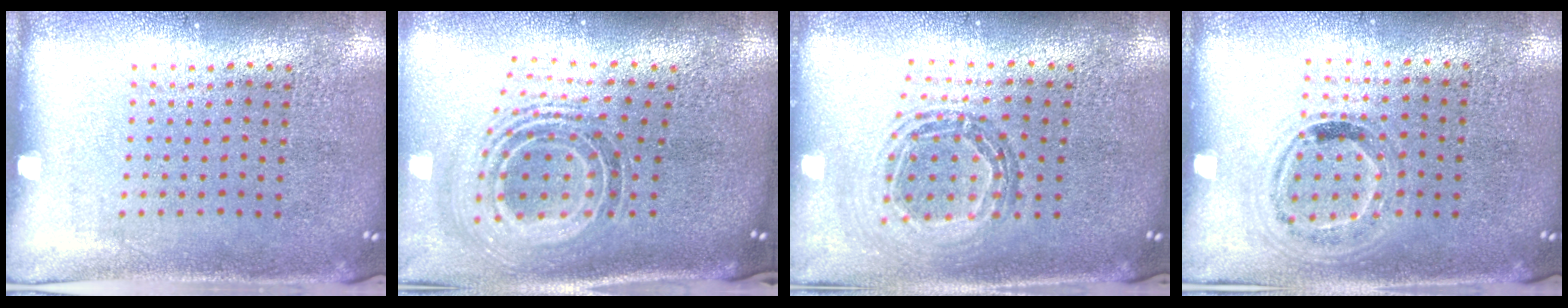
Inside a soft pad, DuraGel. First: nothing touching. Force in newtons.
{"total": 1.7, "press": 1.3, "slide": 1.1}
{"total": 0.8, "press": 0.8, "slide": 0.0}
{"total": 1.0, "press": 0.9, "slide": 0.5}